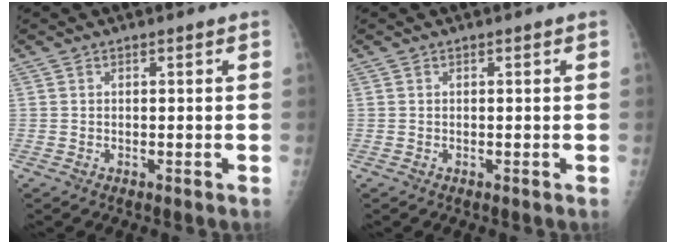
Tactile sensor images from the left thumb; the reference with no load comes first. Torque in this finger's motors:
{"motor_torque": [-0.10, 0.05, -0.06, -0.06, 0.00]}